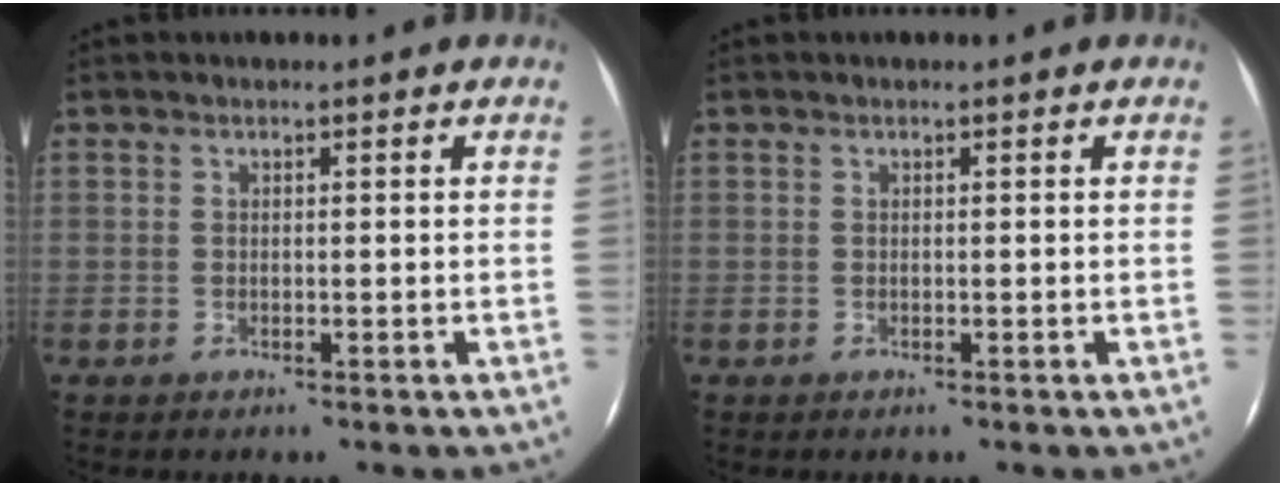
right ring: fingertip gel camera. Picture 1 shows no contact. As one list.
[{"total": 0.0}]